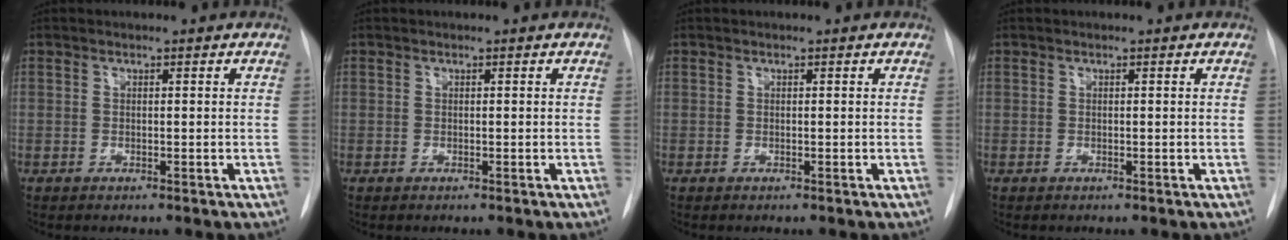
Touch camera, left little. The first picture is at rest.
{"total": 0.0}
{"total": 0.0}
{"total": 0.0}